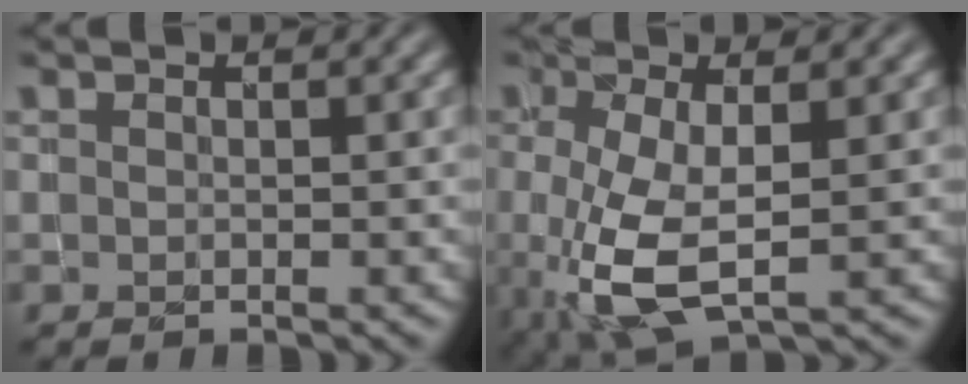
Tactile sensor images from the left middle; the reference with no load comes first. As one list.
[{"total": 5.9, "force": [-1.2, 2.4, 5.3], "torque": [-0.124, -0.010, -0.017]}]